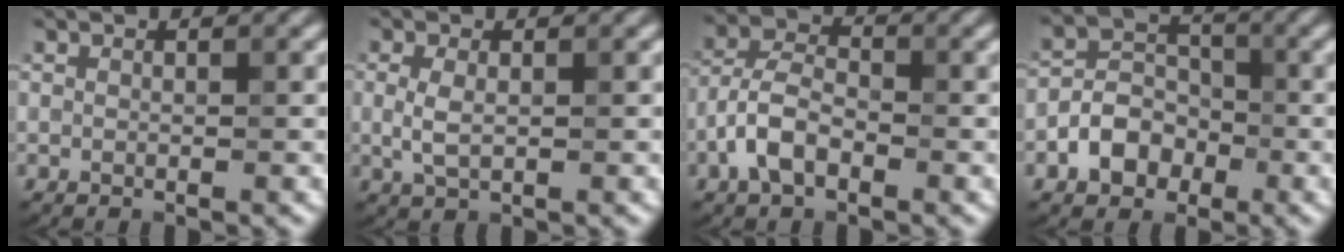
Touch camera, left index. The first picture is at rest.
{"total": 2.1, "force": [0.1, 1.1, 1.8], "torque": [-0.043, -0.001, 0.003]}
{"total": 4.0, "force": [-1.9, 2.2, 2.8], "torque": [-0.055, 0.010, -0.049]}
{"total": 4.1, "force": [-1.8, 3.1, 2.0], "torque": [-0.031, 0.006, -0.035]}